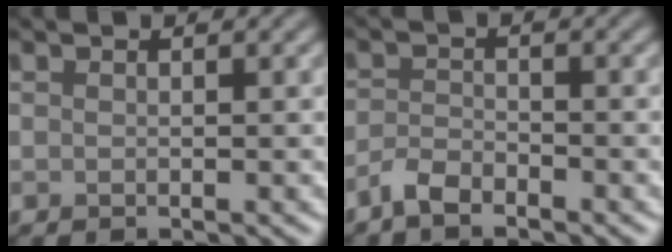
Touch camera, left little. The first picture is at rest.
{"total": 2.2, "force": [-1.8, 0.6, 1.0], "torque": [-0.024, 0.003, -0.042]}